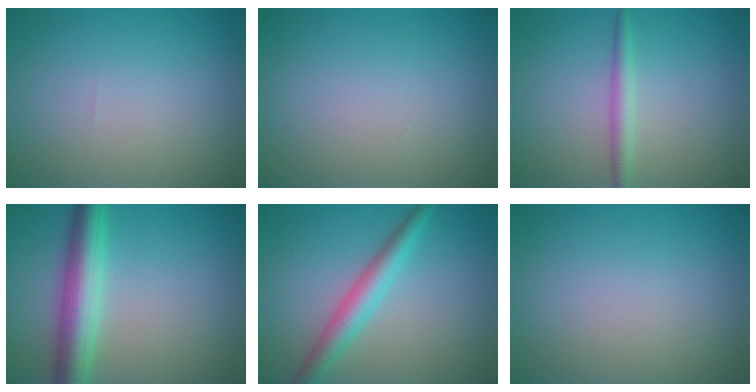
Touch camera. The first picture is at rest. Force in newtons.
{"total": 0.0}
{"total": 1.8, "press": 1.8, "slide": 0.0}
{"total": 5.6, "press": 5.6, "slide": 0.2}
{"total": 3.7, "press": 3.7, "slide": 0.1}
{"total": 0.0}